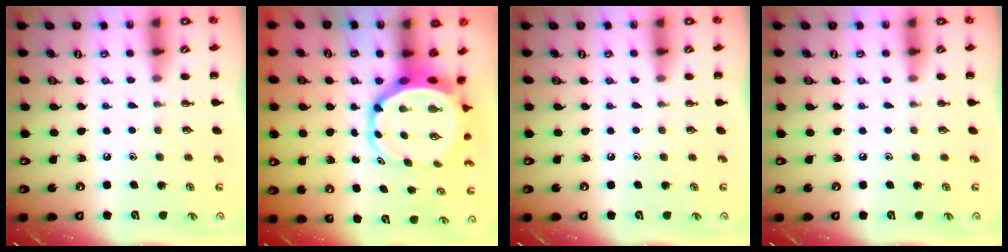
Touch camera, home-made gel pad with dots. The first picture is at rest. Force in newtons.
{"total": 7.2, "press": 6.9, "slide": 2.2}
{"total": 0.0}
{"total": 0.0}